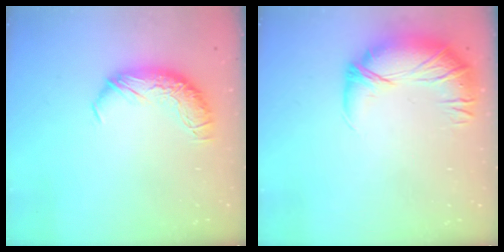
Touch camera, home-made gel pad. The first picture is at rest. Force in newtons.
{"total": 2.7, "press": 1.3, "slide": 2.3}